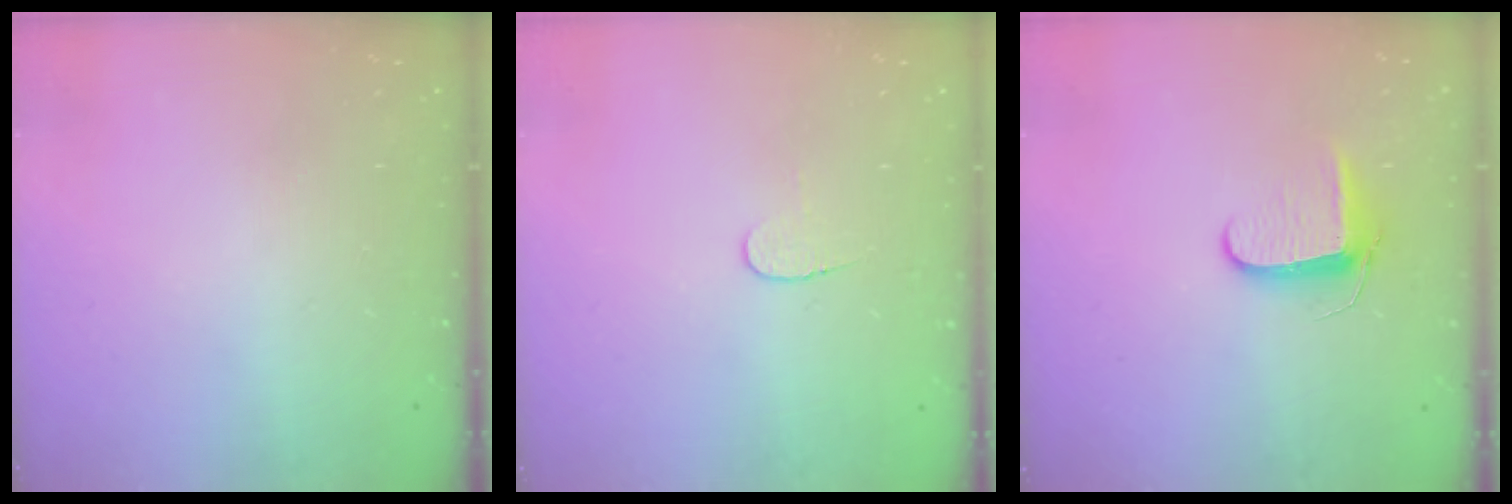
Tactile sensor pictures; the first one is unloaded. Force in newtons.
{"total": 4.0, "press": 4.0, "slide": 0.4}
{"total": 7.8, "press": 7.7, "slide": 1.1}